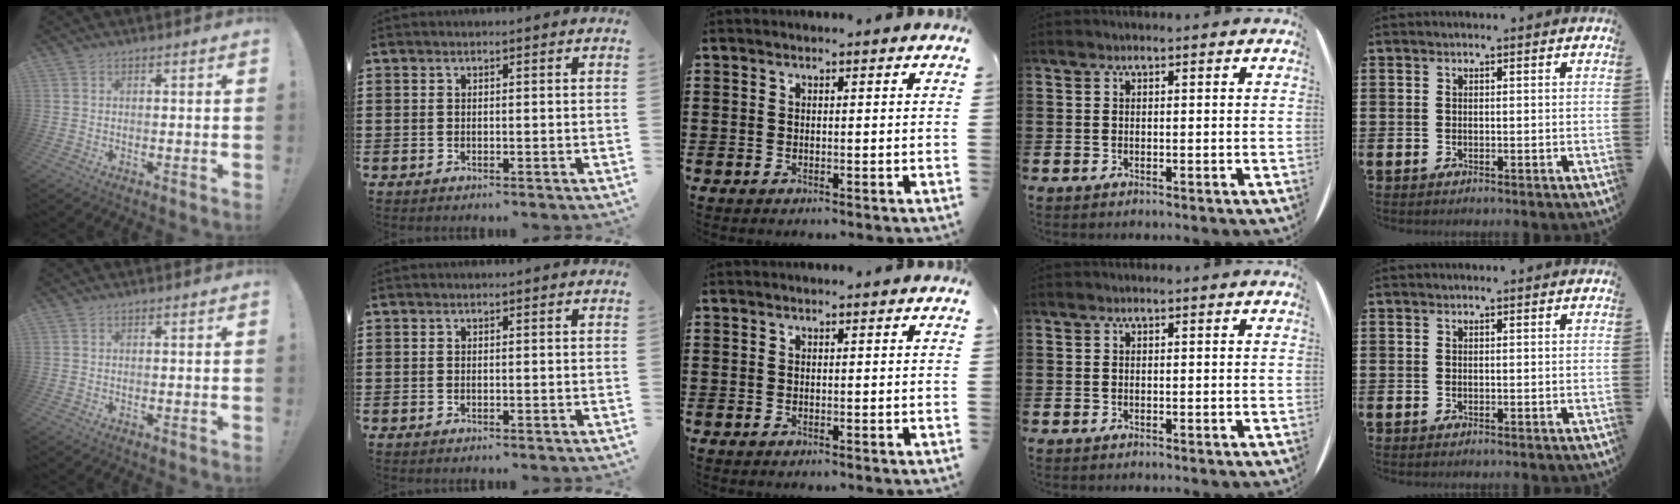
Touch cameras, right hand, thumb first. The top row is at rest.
{}